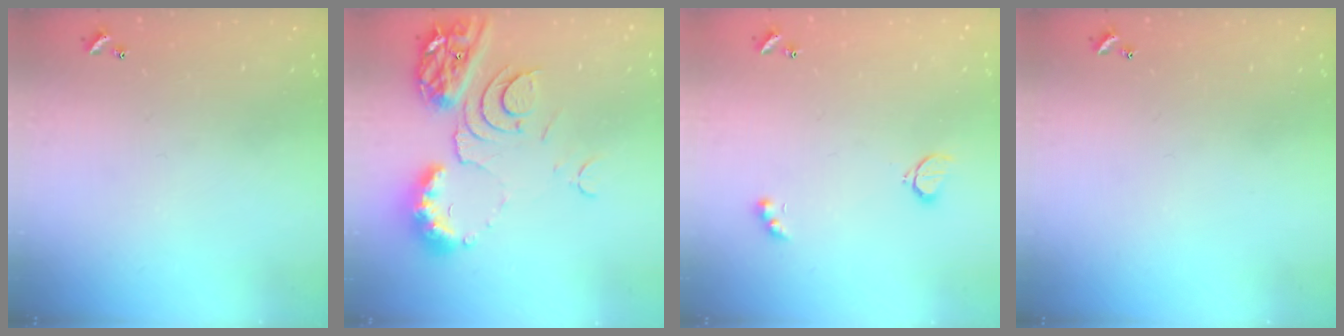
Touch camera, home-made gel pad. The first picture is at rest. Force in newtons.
{"total": 11.1, "press": 11.0, "slide": 1.3}
{"total": 2.6, "press": 2.6, "slide": 0.5}
{"total": 0.0}